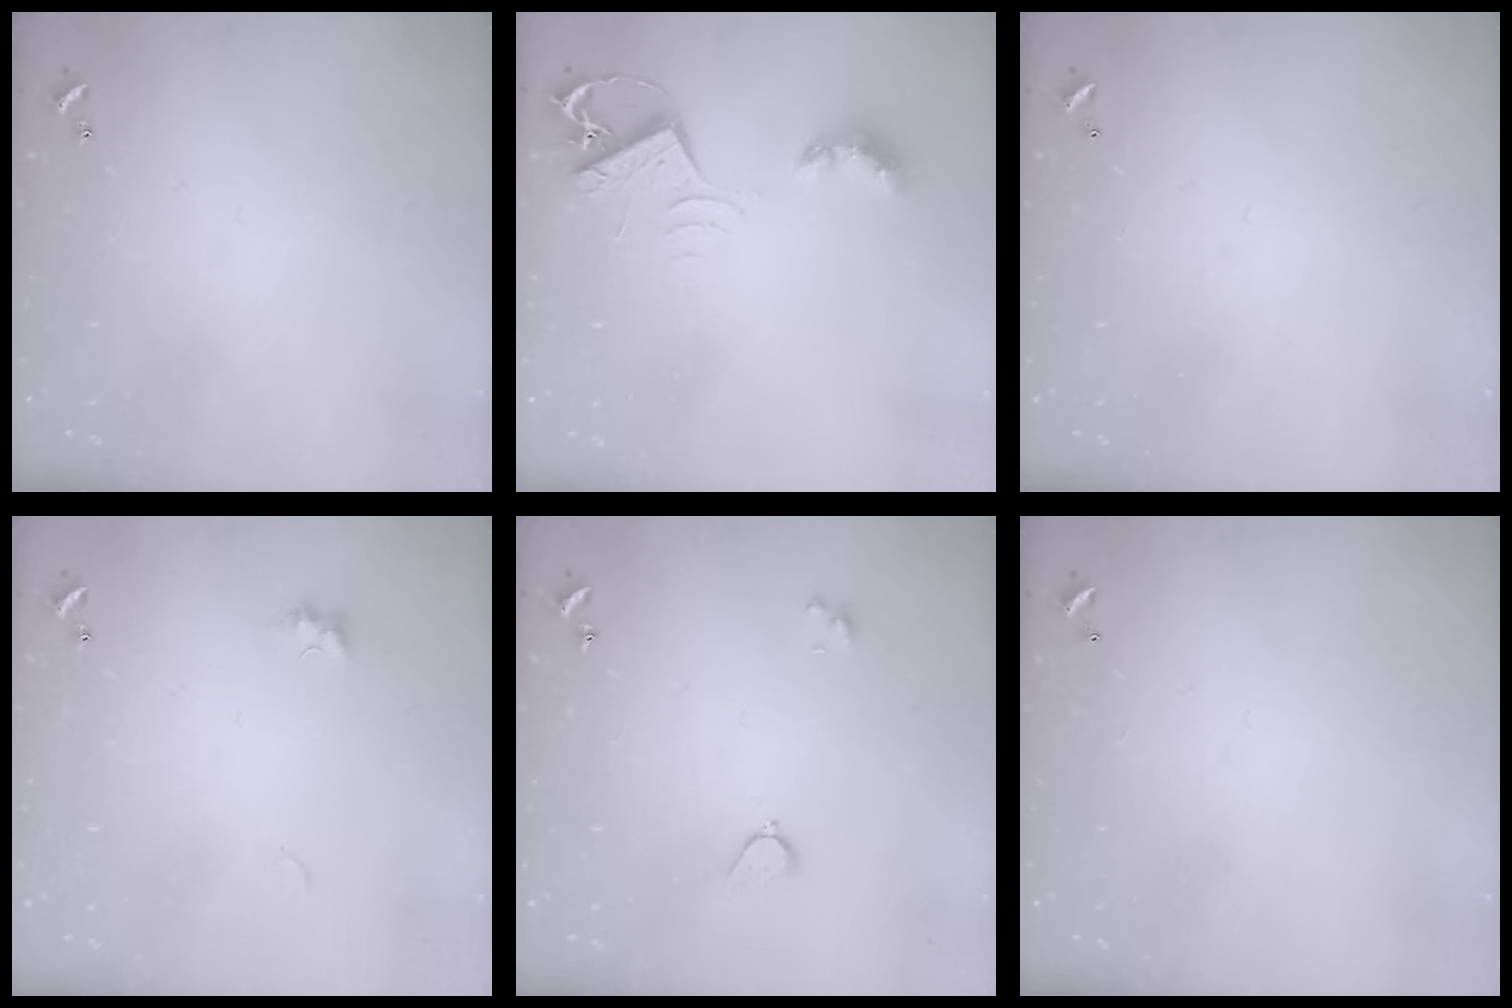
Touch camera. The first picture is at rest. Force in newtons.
{"total": 7.5, "press": 7.5, "slide": 0.8}
{"total": 2.8, "press": 2.8, "slide": 0.1}
{"total": 1.4, "press": 1.3, "slide": 0.5}
{"total": 2.0, "press": 1.9, "slide": 0.6}
{"total": 2.8, "press": 2.8, "slide": 0.1}